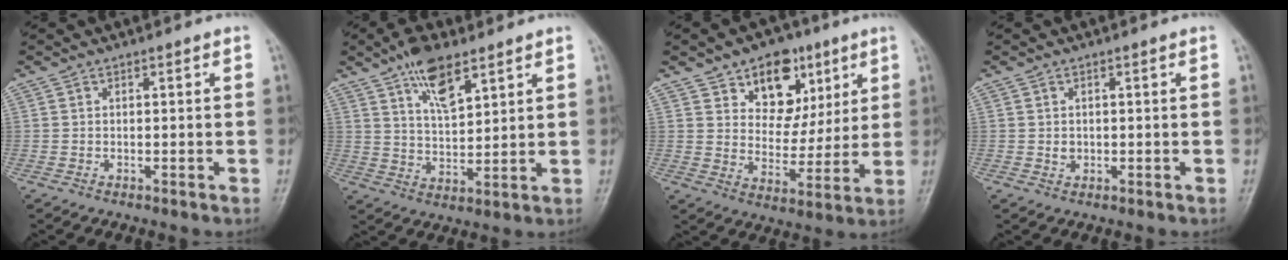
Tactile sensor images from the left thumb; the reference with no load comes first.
{"total": 9.7, "force": [5.9, 3.9, 6.6], "torque": [-0.102, -0.030, 0.109]}
{"total": 13.2, "force": [6.9, 9.2, 6.4], "torque": [-0.050, -0.029, 0.111]}
{"total": 1.6, "force": [0.1, 1.3, 0.8], "torque": [-0.008, 0.001, 0.005]}